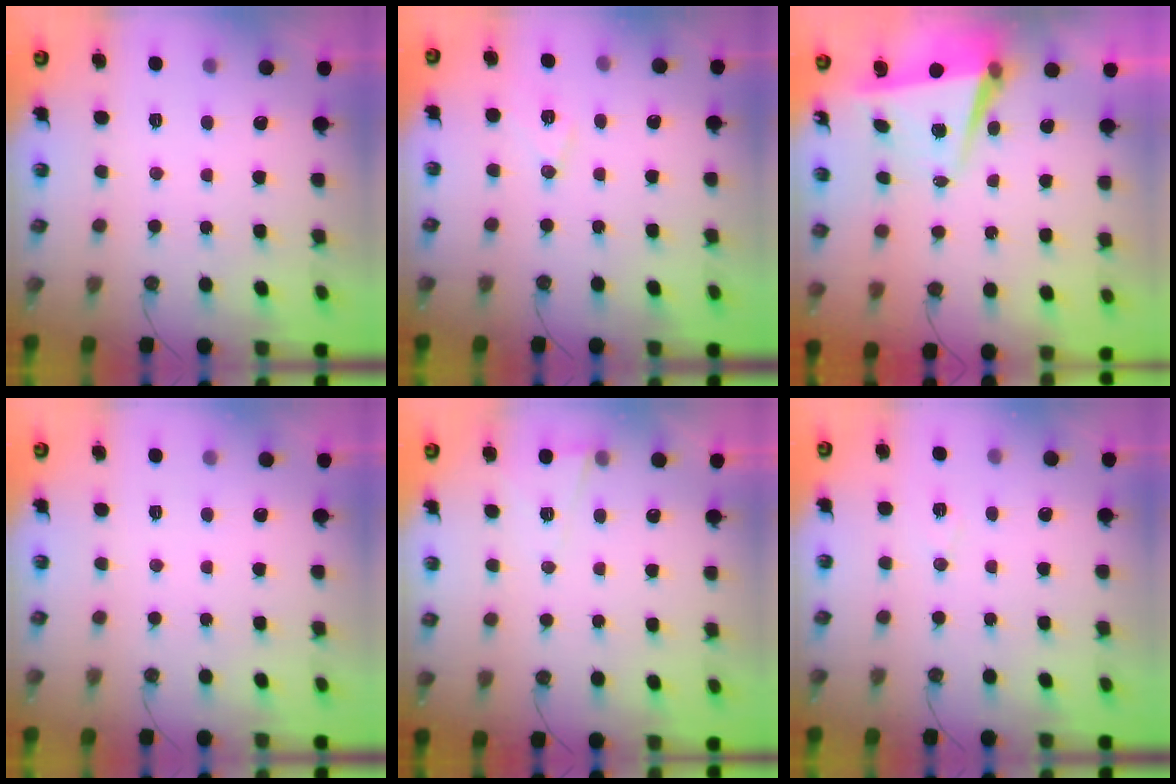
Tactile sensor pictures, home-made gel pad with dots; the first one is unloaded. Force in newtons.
{"total": 7.6, "press": 6.7, "slide": 3.7}
{"total": 5.2, "press": 5.0, "slide": 1.4}
{"total": 0.0}
{"total": 5.5, "press": 3.4, "slide": 4.4}
{"total": 6.5, "press": 4.7, "slide": 4.6}